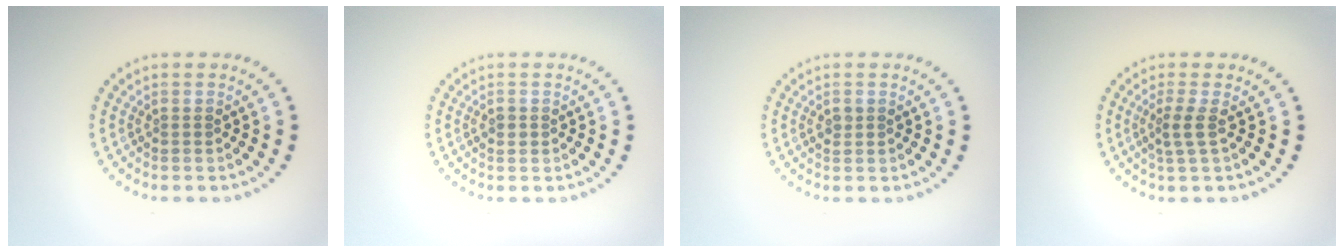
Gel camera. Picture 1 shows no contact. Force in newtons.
{"total": 1.1, "press": 1.1, "slide": 0.1}
{"total": 0.9, "press": 0.9, "slide": 0.1}
{"total": 1.9, "press": 1.3, "slide": 1.3}